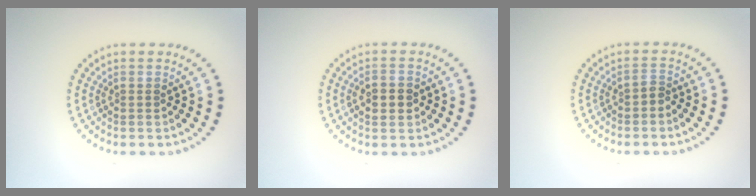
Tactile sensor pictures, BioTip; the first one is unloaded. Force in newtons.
{"total": 3.0, "press": 3.0, "slide": 0.2}
{"total": 0.9, "press": 0.8, "slide": 0.5}